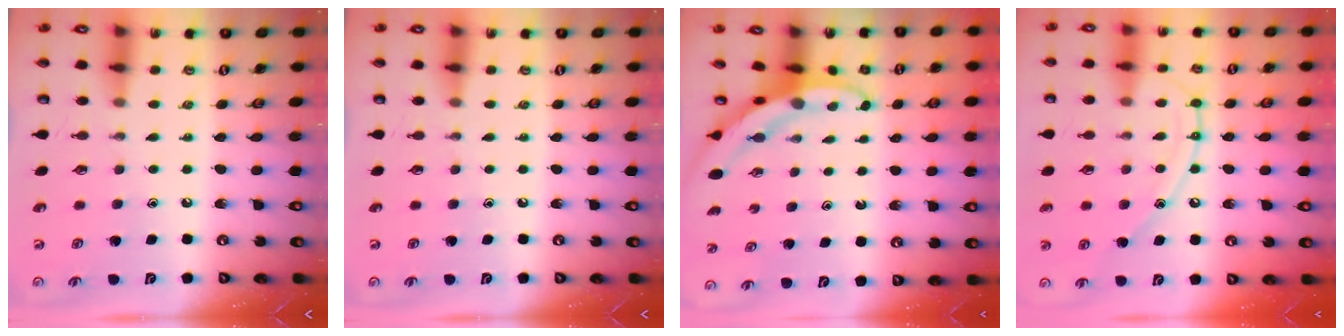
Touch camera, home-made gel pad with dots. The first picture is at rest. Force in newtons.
{"total": 0.0}
{"total": 3.1, "press": 3.1, "slide": 0.3}
{"total": 12.4, "press": 12.3, "slide": 1.1}